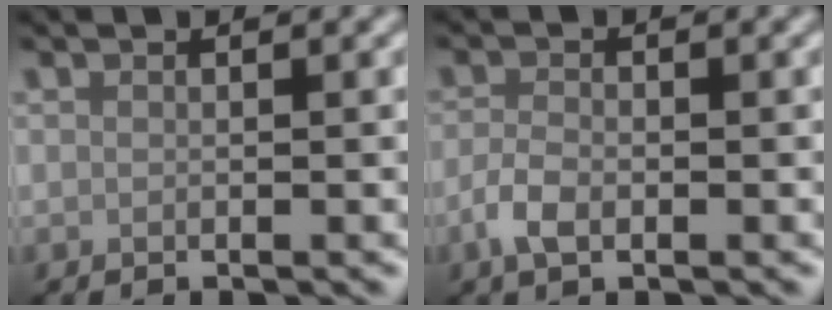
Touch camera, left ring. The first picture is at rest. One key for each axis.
{"total": 2.3, "fx": -1.0, "fy": 1.1, "fz": 1.7, "tx": -0.036, "ty": -0.001, "tz": -0.023}